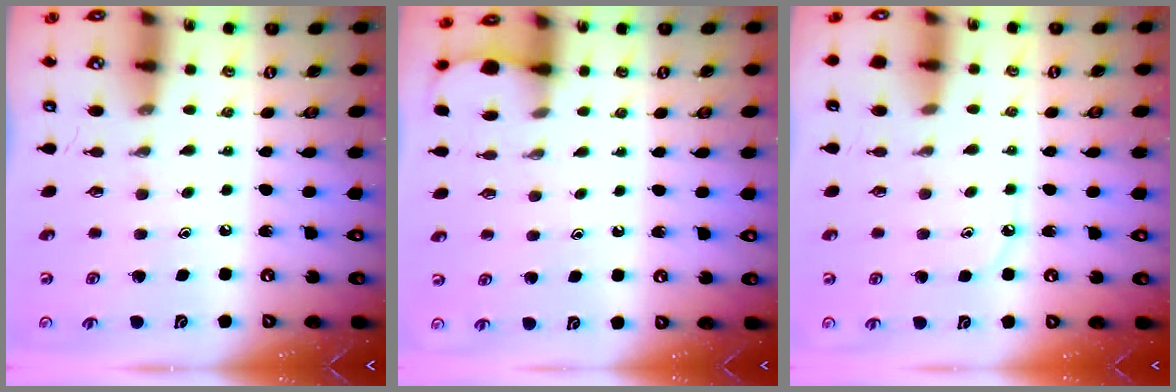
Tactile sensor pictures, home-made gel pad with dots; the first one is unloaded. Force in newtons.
{"total": 1.9, "press": 1.9, "slide": 0.2}
{"total": 3.5, "press": 3.5, "slide": 0.5}